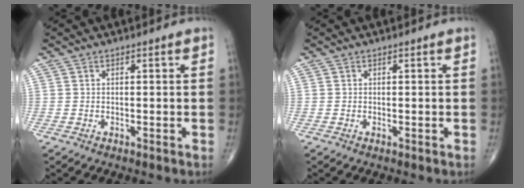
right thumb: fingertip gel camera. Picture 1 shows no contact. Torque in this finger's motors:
{"motor_torque": [2.14, 1.66, -0.09, -0.21, 0.01]}